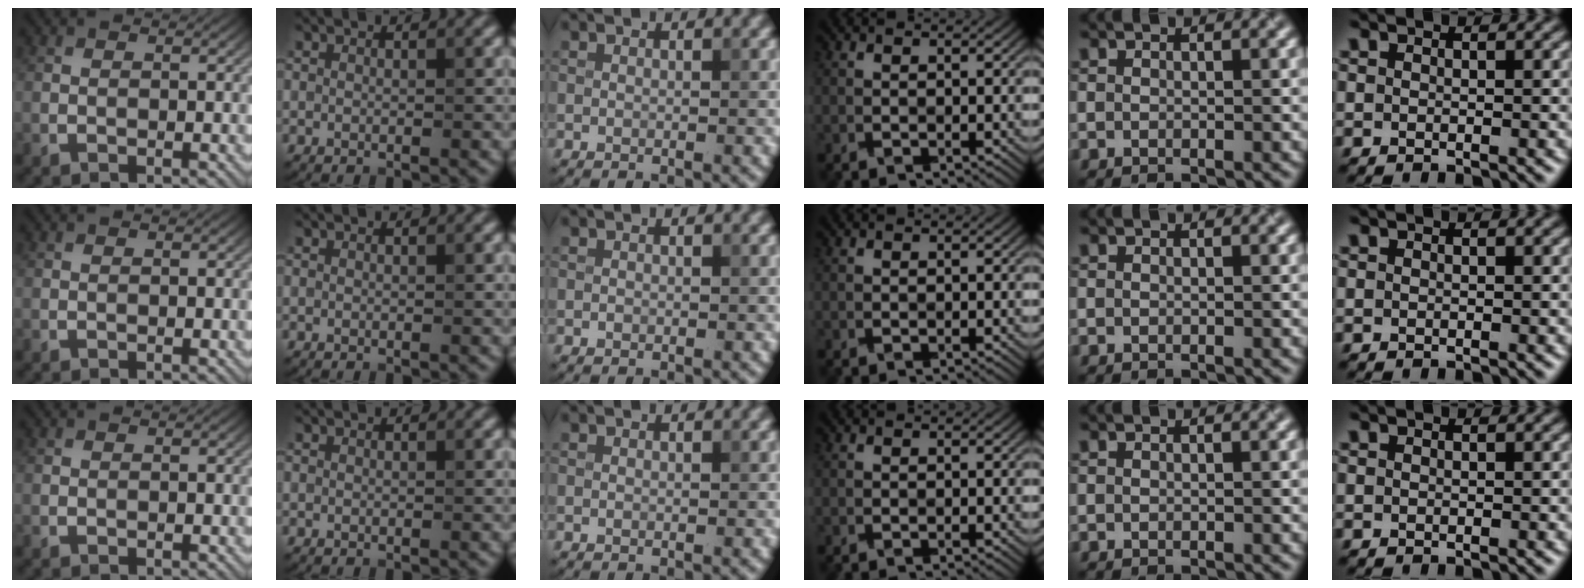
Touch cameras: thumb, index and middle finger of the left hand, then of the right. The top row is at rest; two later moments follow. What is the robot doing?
{"motion": "fold", "object": "plastic wrap"}